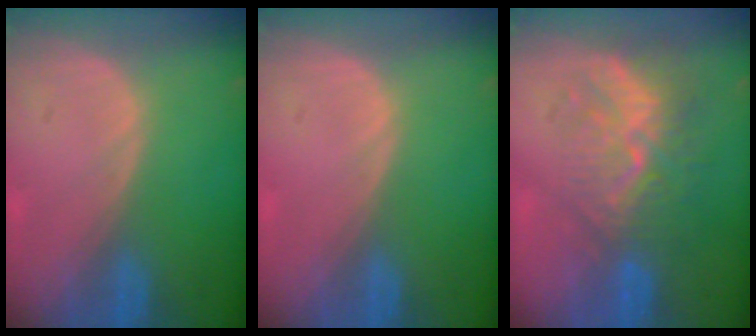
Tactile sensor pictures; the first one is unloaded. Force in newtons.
{"total": 0.0}
{"total": 9.6, "press": 8.5, "slide": 4.4}